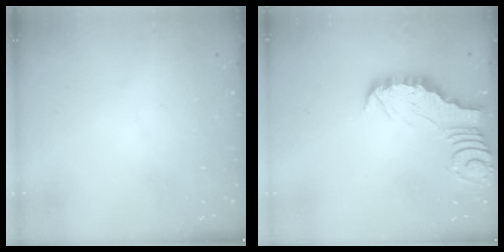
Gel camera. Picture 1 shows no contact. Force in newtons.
{"total": 2.9, "press": 2.9, "slide": 0.3}